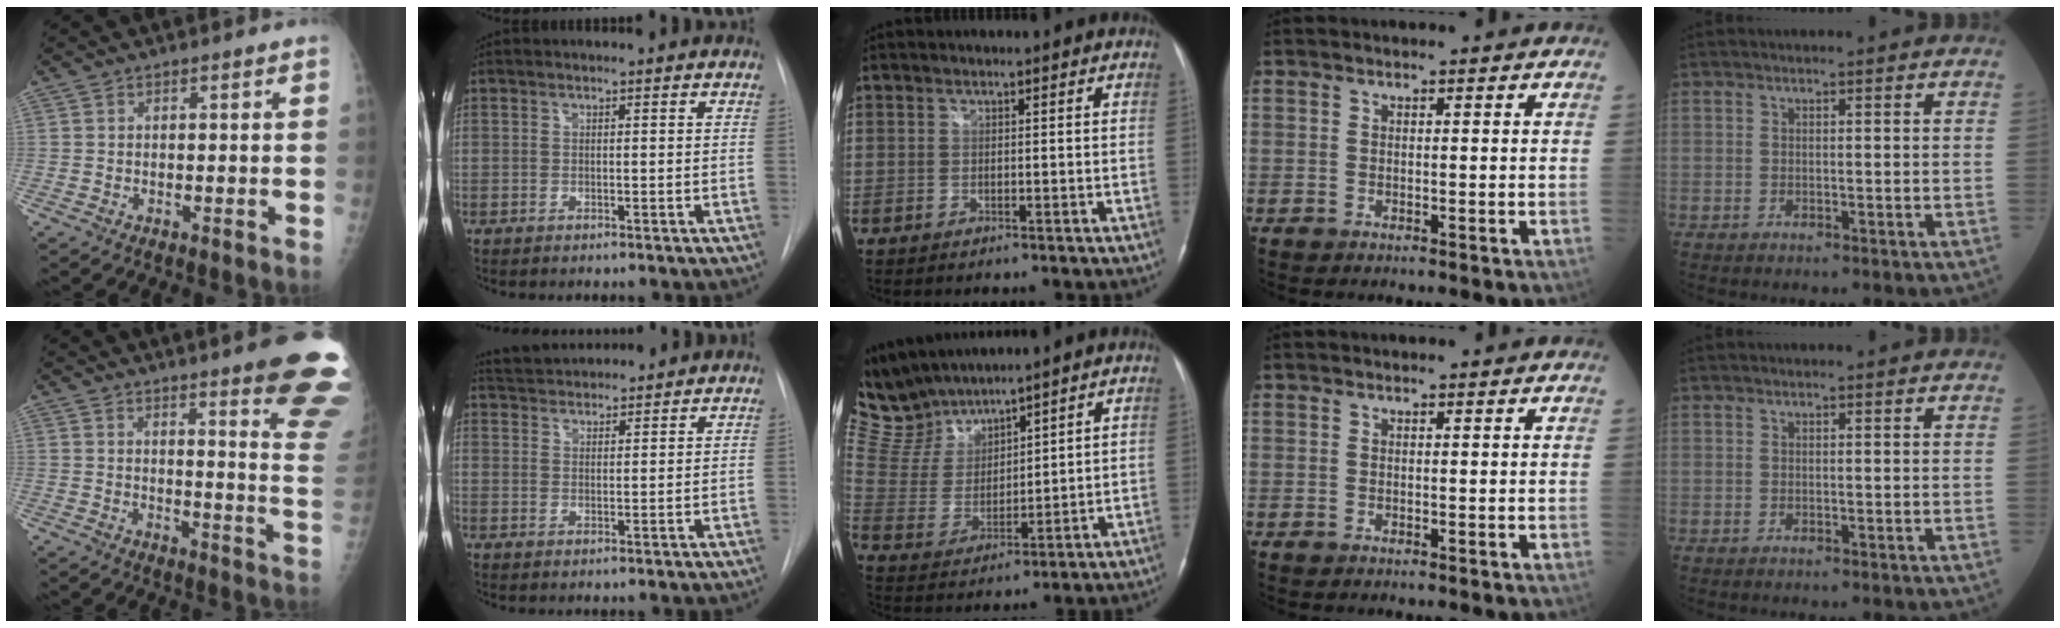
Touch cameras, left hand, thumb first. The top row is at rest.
{"thumb": {"total": 17.9, "force": [12.3, 1.8, 12.9], "torque": [-0.136, -0.083, 0.141]}, "index": {"total": 6.6, "force": [6.4, 0.9, 1.2], "torque": [-0.027, 0.033, 0.106]}, "middle": {"total": 9.8, "force": [9.5, 2.0, 1.4], "torque": [-0.053, 0.014, 0.208]}}